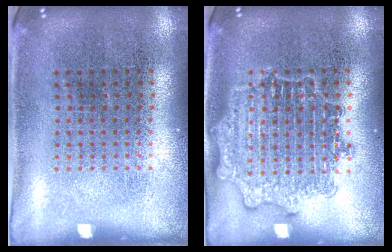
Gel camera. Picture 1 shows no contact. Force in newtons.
{"total": 3.1, "press": 3.1, "slide": 0.6}